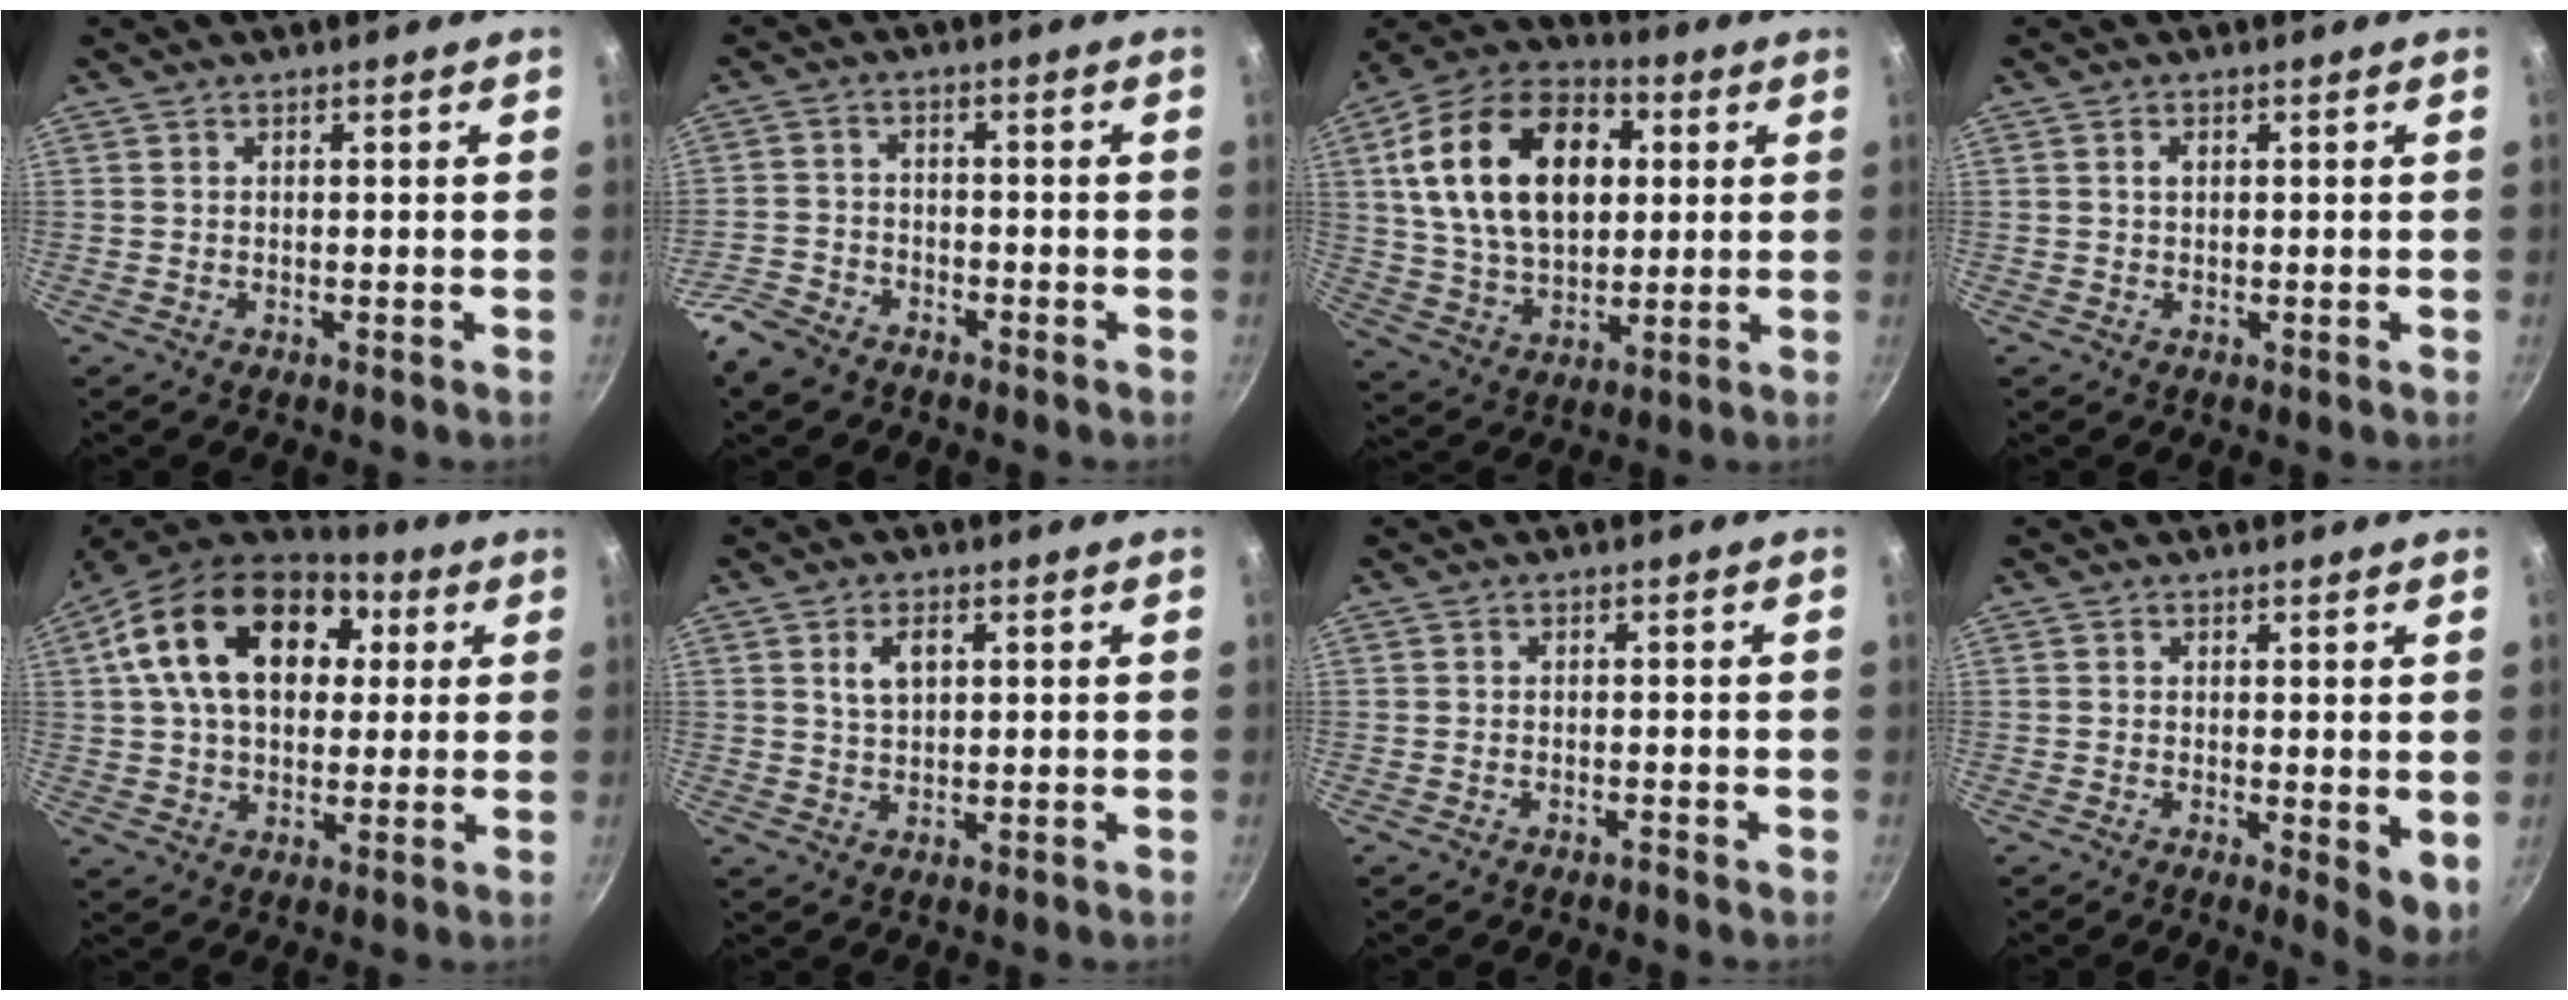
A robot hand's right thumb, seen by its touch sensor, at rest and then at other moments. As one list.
[{"total": 6.6, "force": [-4.9, 3.7, 2.5], "torque": [-0.050, 0.036, -0.099]}, {"total": 23.5, "force": [5.0, 15.2, 17.1], "torque": [-0.276, 0.008, 0.082]}, {"total": 1.1, "force": [0.3, 0.7, 0.8], "torque": [-0.011, 0.003, 0.005]}, {"total": 21.4, "force": [6.0, 14.2, 14.8], "torque": [-0.233, 0.011, 0.089]}, {"total": 4.2, "force": [1.4, 2.5, 3.1], "torque": [-0.043, -0.001, 0.027]}, {"total": 0.7, "force": [-0.7, 0.0, 0.1], "torque": [-0.009, 0.010, -0.008]}, {"total": 4.8, "force": [0.0, 1.8, 4.4], "torque": [-0.053, -0.012, 0.000]}]